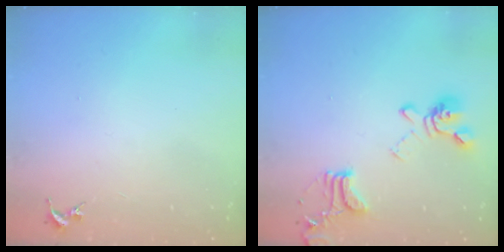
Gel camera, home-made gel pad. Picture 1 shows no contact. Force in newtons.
{"total": 17.3, "press": 17.2, "slide": 1.8}